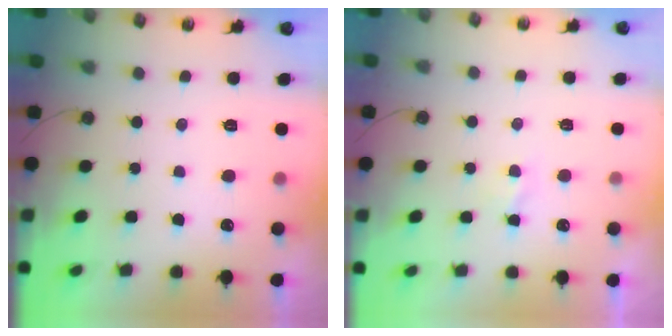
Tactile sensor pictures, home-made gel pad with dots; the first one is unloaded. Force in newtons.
{"total": 2.3, "press": 2.3, "slide": 0.4}